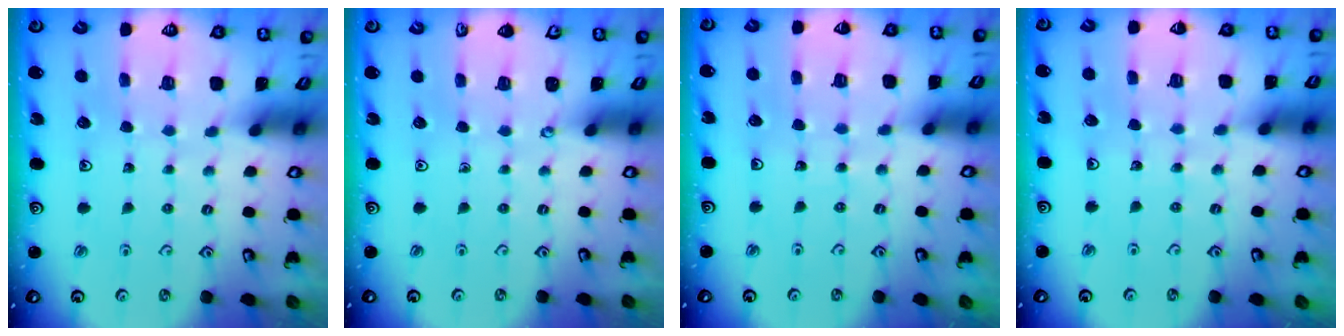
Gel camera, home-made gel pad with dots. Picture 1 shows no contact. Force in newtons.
{"total": 0.0}
{"total": 2.9, "press": 2.9, "slide": 0.3}
{"total": 3.1, "press": 3.1, "slide": 0.3}